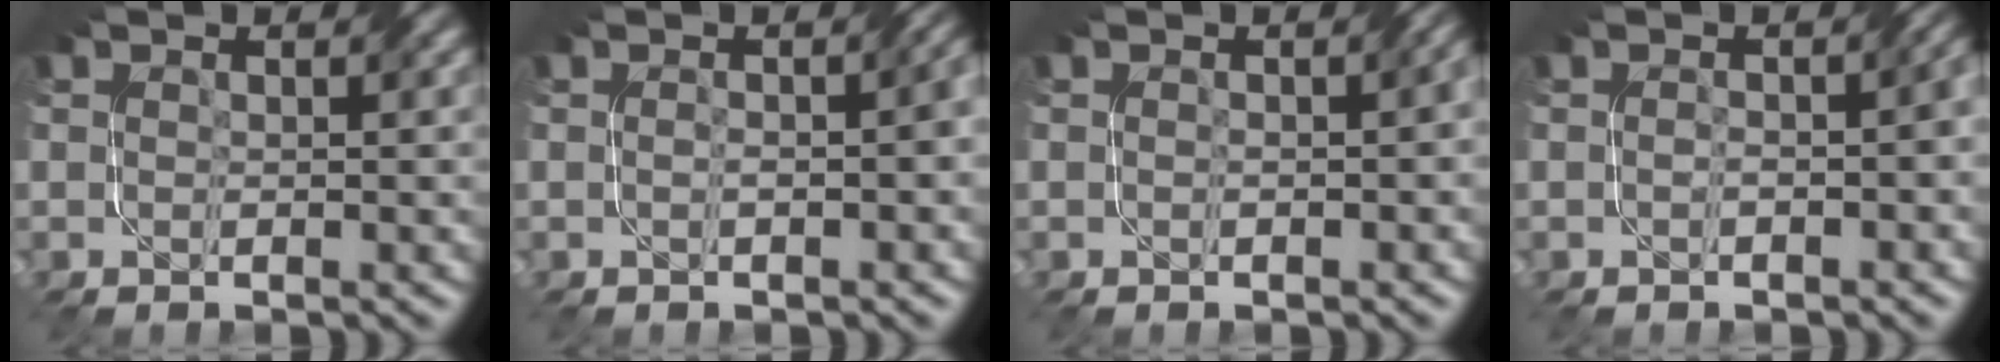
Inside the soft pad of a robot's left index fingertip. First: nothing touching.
{"total": 2.9, "force": [0.0, 1.0, 2.7], "torque": [-0.022, 0.011, -0.005]}
{"total": 1.8, "force": [0.0, 0.6, 1.7], "torque": [-0.018, 0.000, 0.002]}
{"total": 2.8, "force": [-0.4, 1.1, 2.6], "torque": [-0.023, 0.007, -0.007]}